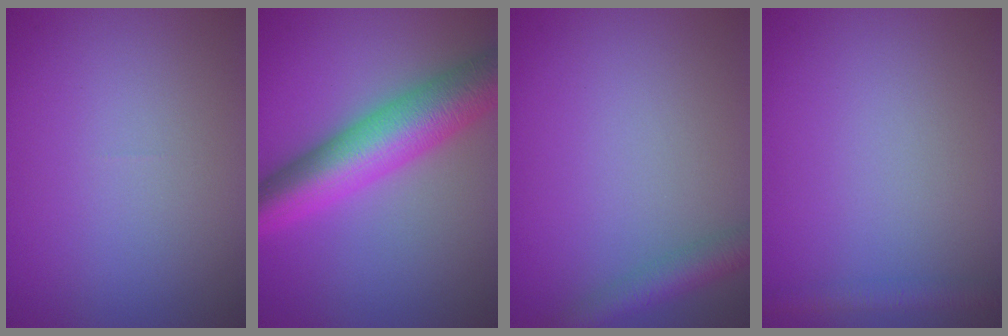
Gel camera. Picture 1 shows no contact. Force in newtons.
{"total": 9.5, "press": 9.5, "slide": 0.1}
{"total": 3.0, "press": 3.0, "slide": 0.1}
{"total": 1.8, "press": 1.8, "slide": 0.1}